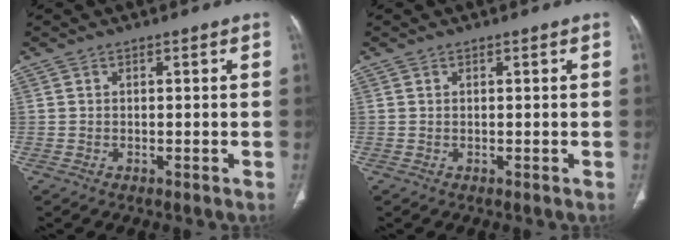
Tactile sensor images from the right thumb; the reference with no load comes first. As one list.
[{"total": 0.0}]